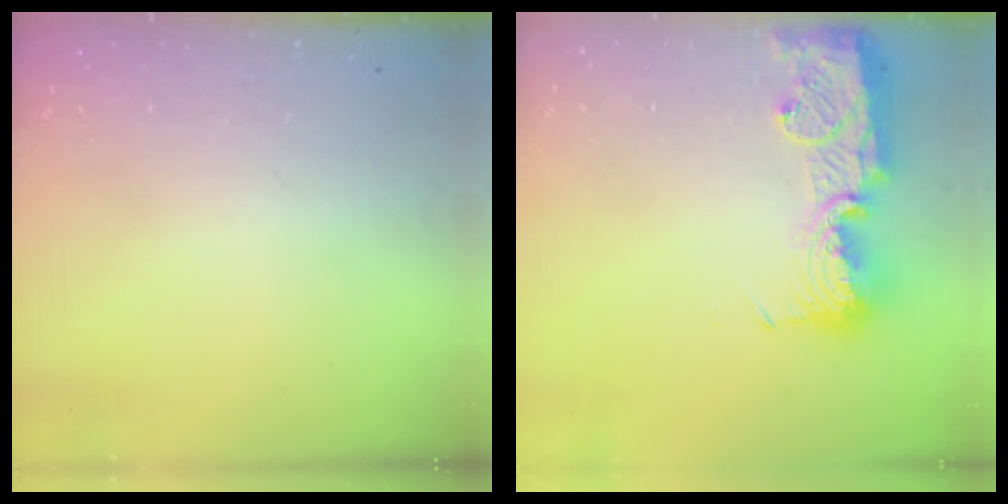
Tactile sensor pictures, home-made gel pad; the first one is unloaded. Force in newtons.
{"total": 15.2, "press": 15.1, "slide": 1.2}